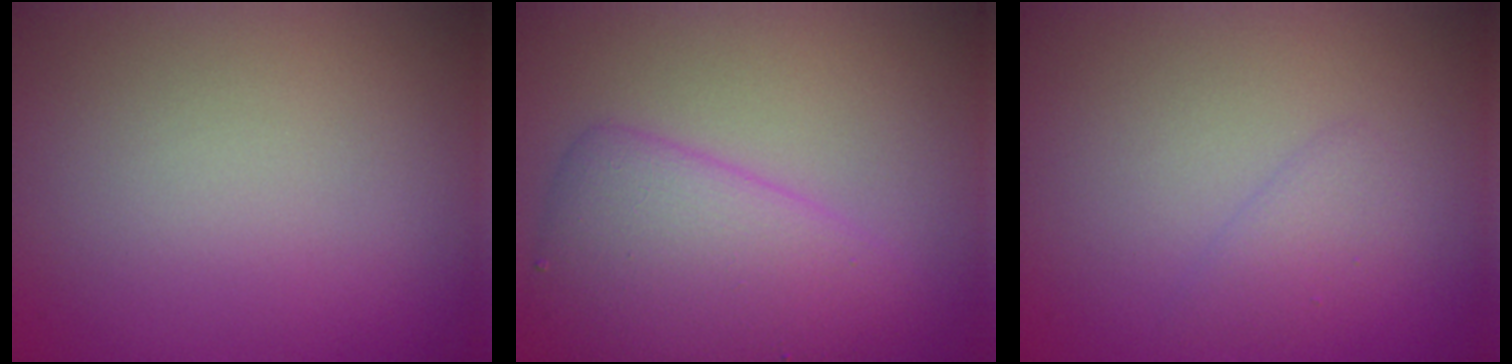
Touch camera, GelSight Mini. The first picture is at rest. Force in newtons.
{"total": 5.4, "press": 5.4, "slide": 0.2}
{"total": 1.4, "press": 1.4, "slide": 0.1}